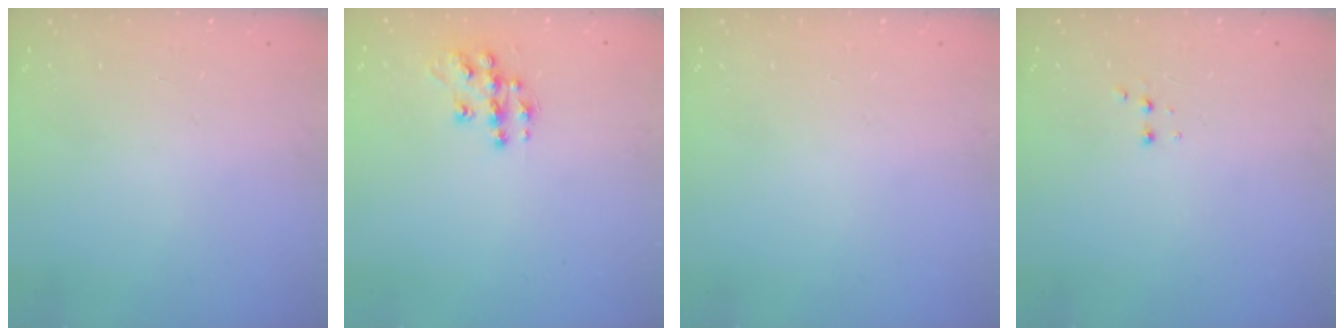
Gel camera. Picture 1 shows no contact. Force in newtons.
{"total": 11.4, "press": 11.4, "slide": 0.8}
{"total": 0.0}
{"total": 2.9, "press": 2.7, "slide": 1.0}